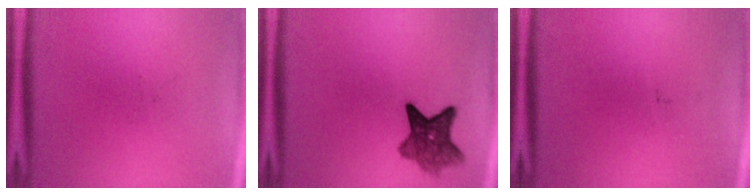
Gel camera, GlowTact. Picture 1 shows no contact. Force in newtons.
{"total": 7.0}
{"total": 0.0}